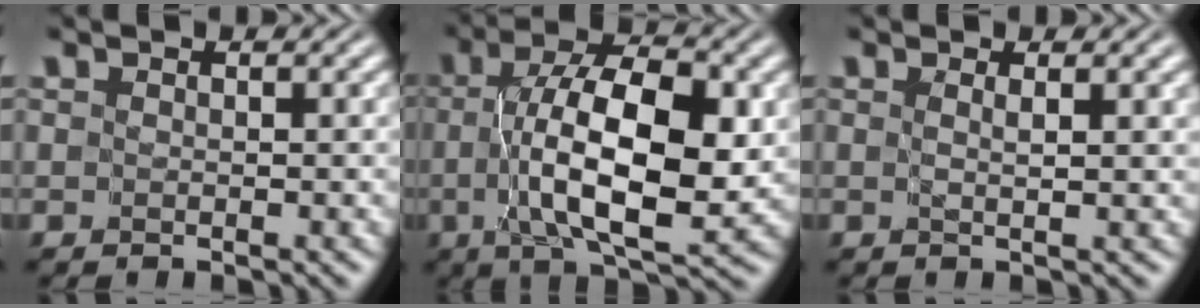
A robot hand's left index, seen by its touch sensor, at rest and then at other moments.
{"total": 11.3, "force": [-0.2, 4.5, 10.3], "torque": [-0.169, 0.002, -0.003]}
{"total": 1.0, "force": [0.4, -0.1, 0.9], "torque": [-0.009, 0.000, 0.003]}